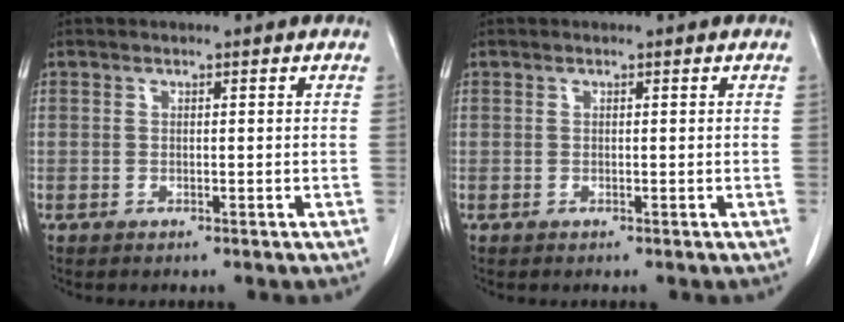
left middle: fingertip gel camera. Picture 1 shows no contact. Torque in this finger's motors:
{"motor_torque": [0.15, -0.10, 0.04, -0.01]}